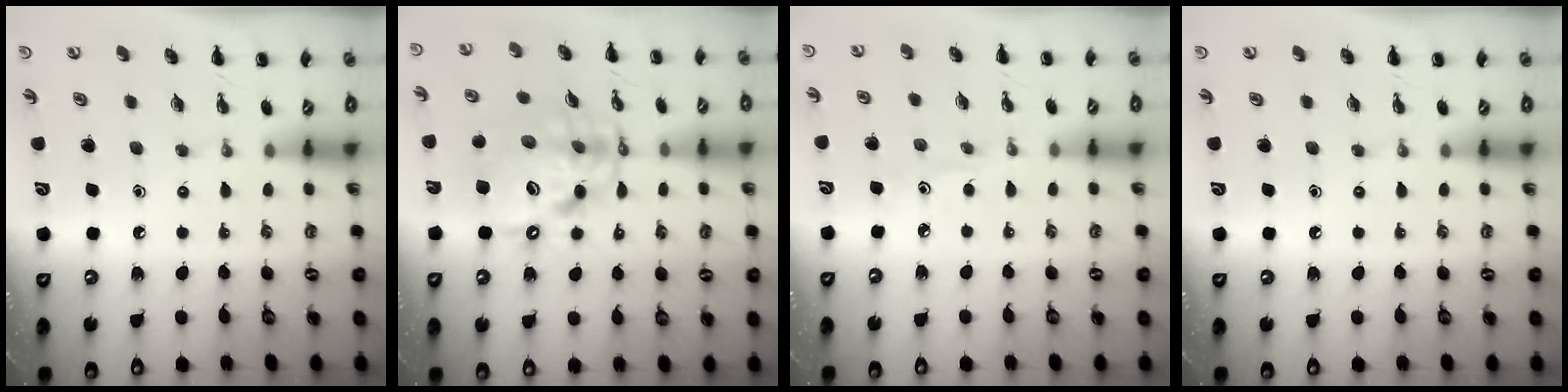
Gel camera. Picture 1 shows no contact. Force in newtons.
{"total": 14.3, "press": 13.7, "slide": 3.8}
{"total": 2.2, "press": 2.0, "slide": 0.9}
{"total": 0.0}